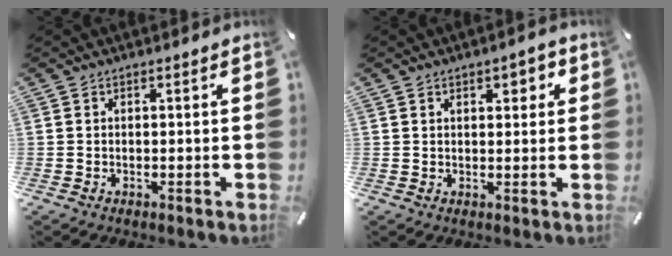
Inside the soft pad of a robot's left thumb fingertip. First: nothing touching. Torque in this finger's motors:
{"motor_torque": [0.00, 0.04, -0.03, -0.01, 0.01]}